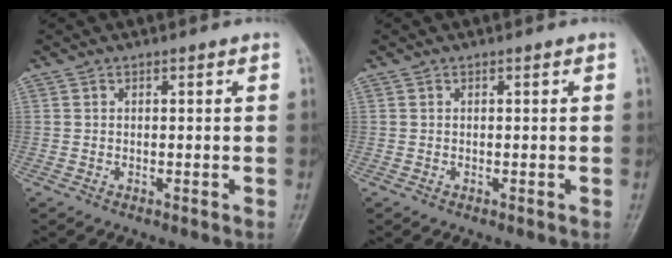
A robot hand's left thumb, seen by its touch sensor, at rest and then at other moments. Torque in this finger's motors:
{"motor_torque": [0.00, 0.00, 0.00, 0.00, 0.00]}